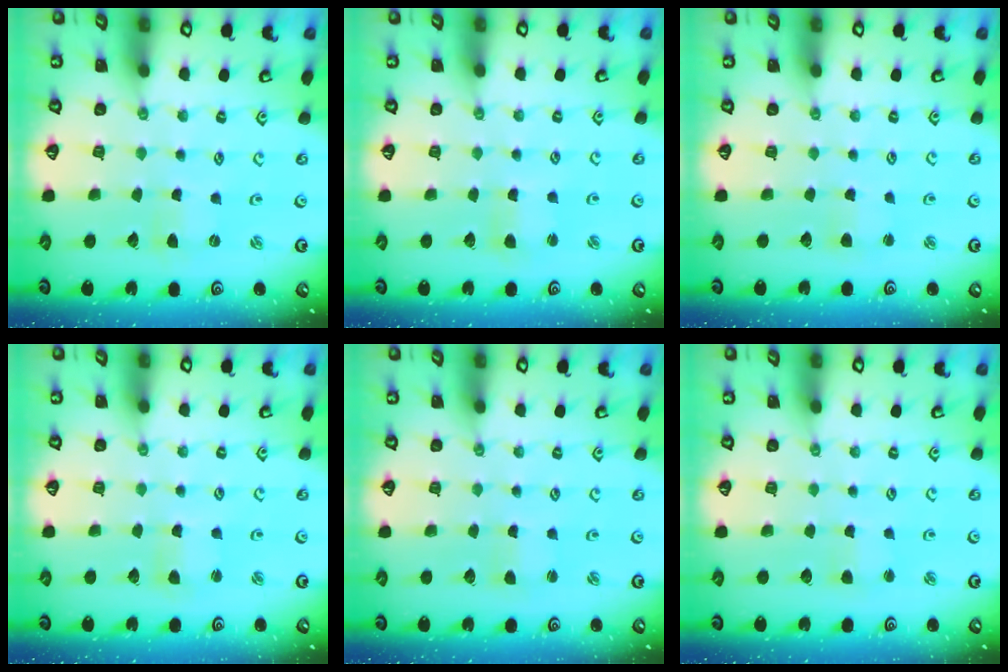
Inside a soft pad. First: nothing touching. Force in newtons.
{"total": 2.1, "press": 2.1, "slide": 0.3}
{"total": 3.6, "press": 3.5, "slide": 0.5}
{"total": 2.2, "press": 2.2, "slide": 0.4}
{"total": 0.9, "press": 0.9, "slide": 0.1}
{"total": 2.4, "press": 2.4, "slide": 0.4}